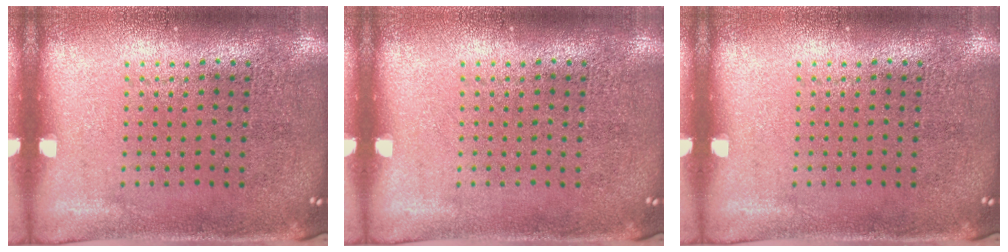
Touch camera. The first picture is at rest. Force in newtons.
{"total": 0.0}
{"total": 0.0}